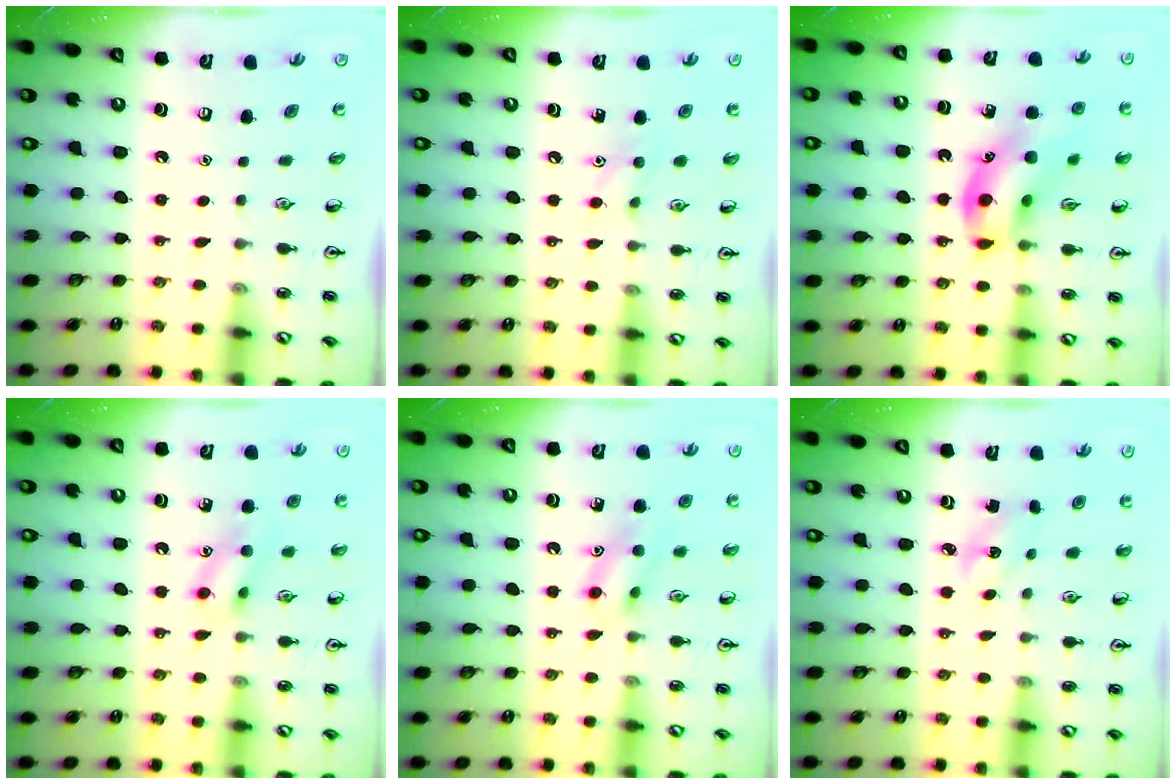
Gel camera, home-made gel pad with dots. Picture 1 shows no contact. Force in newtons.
{"total": 5.1, "press": 4.9, "slide": 1.3}
{"total": 13.8, "press": 13.6, "slide": 1.9}
{"total": 10.9, "press": 10.8, "slide": 1.0}
{"total": 10.8, "press": 10.7, "slide": 1.4}
{"total": 2.7, "press": 2.6, "slide": 0.9}